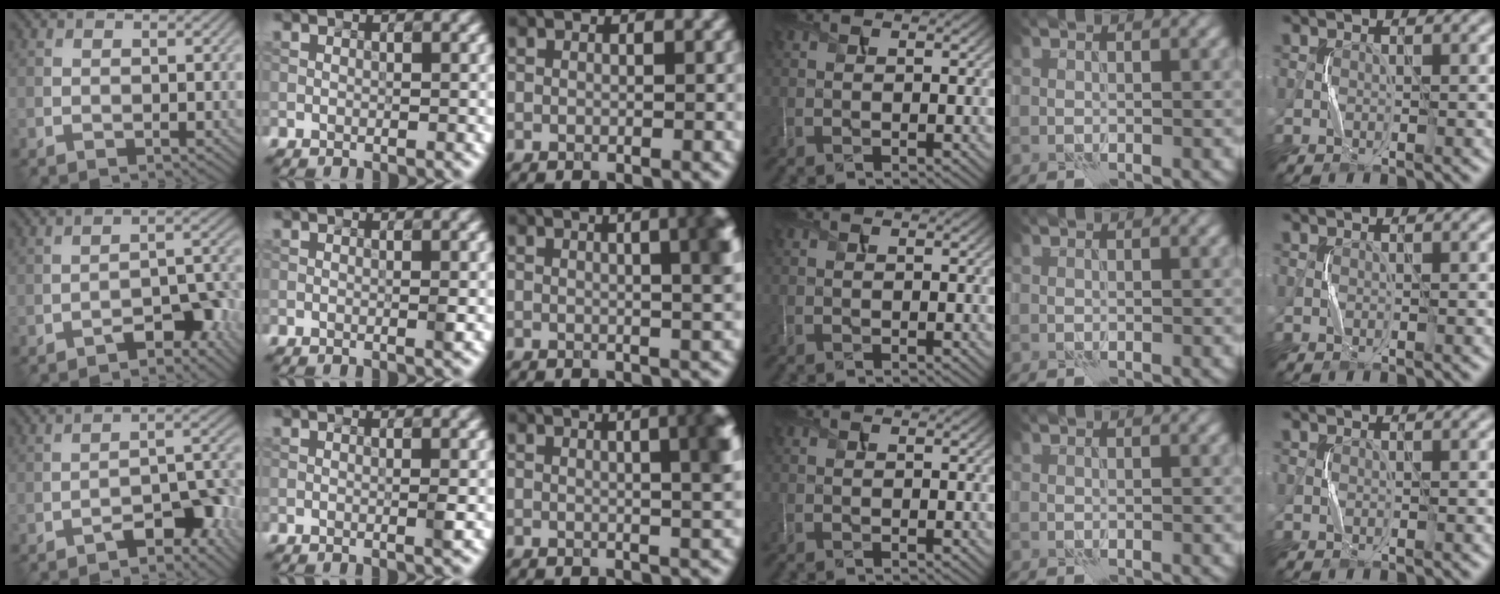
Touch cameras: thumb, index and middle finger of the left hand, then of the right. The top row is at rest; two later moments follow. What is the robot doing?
{"motion": "squeeze", "object": "paper clamp"}